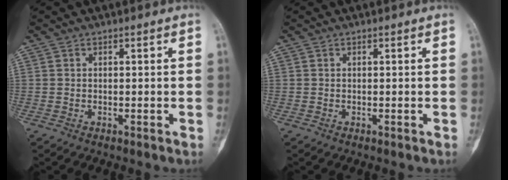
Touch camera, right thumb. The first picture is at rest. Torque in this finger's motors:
{"motor_torque": [0.00, 0.00, 0.06, -0.06, 0.00]}